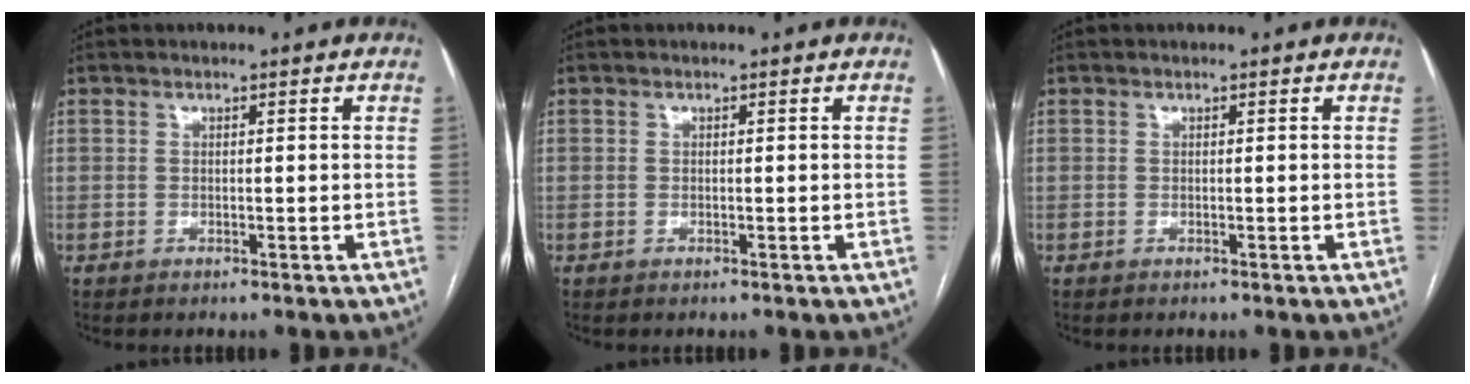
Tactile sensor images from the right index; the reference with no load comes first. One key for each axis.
{"total": 0.0}
{"total": 0.0}